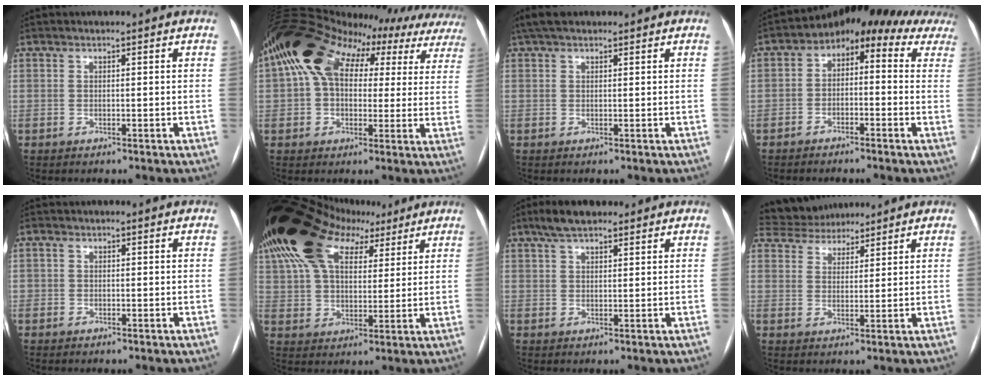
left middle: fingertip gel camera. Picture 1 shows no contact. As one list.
[{"total": 20.2, "force": [12.4, 10.9, 11.7], "torque": [-0.194, 0.086, 0.166]}, {"total": 4.0, "force": [3.1, 1.5, 2.0], "torque": [-0.039, 0.029, 0.056]}, {"total": 12.3, "force": [6.5, 6.6, 8.1], "torque": [-0.098, 0.057, 0.051]}, {"total": 1.1, "force": [-0.3, 1.0, 0.2], "torque": [0.000, 0.005, -0.007]}, {"total": 19.3, "force": [11.0, 10.7, 11.7], "torque": [-0.240, 0.076, 0.191]}, {"total": 5.8, "force": [4.2, 2.1, 3.4], "torque": [-0.070, 0.025, 0.073]}, {"total": 6.9, "force": [6.5, 2.4, 0.8], "torque": [-0.017, 0.029, 0.110]}]